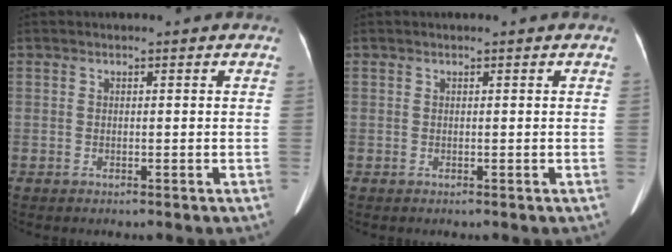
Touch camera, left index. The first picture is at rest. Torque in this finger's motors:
{"motor_torque": [-0.22, -0.16, -0.01, -0.01]}